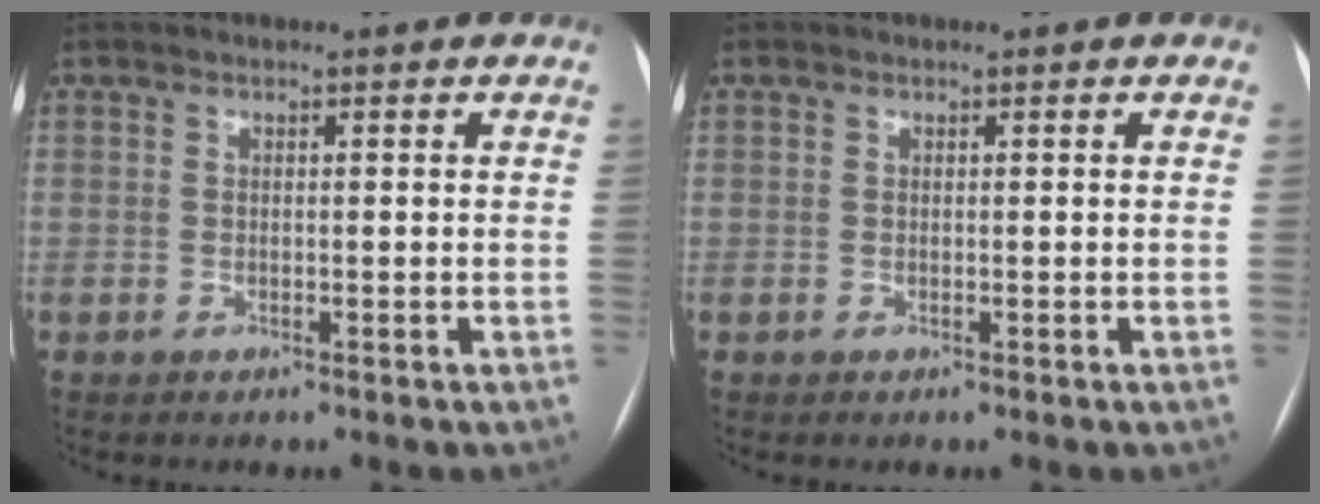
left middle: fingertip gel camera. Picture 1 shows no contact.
{"total": 1.9, "force": [-0.8, -1.4, -1.0], "torque": [0.018, -0.003, -0.012]}